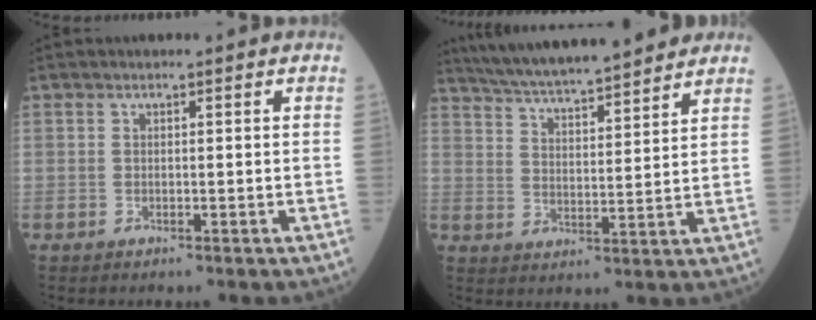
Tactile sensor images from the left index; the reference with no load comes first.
{"total": 17.5, "force": [15.4, 2.0, 7.9], "torque": [-0.134, 0.021, 0.239]}